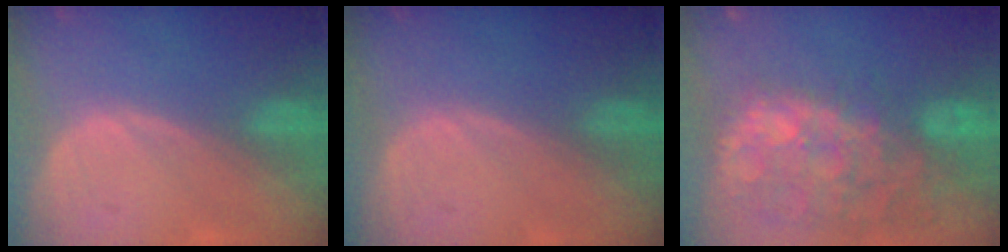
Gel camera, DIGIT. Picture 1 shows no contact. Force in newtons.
{"total": 0.0}
{"total": 14.1, "press": 11.6, "slide": 8.0}